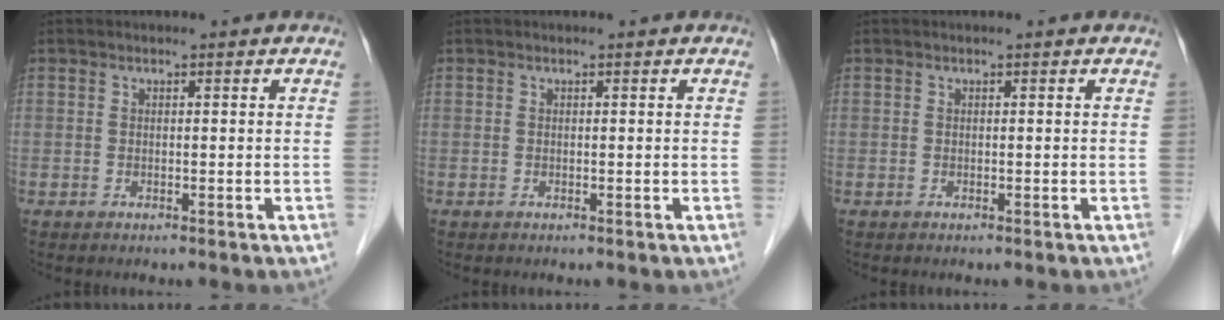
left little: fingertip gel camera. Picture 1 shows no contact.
{"total": 0.0}
{"total": 0.0}